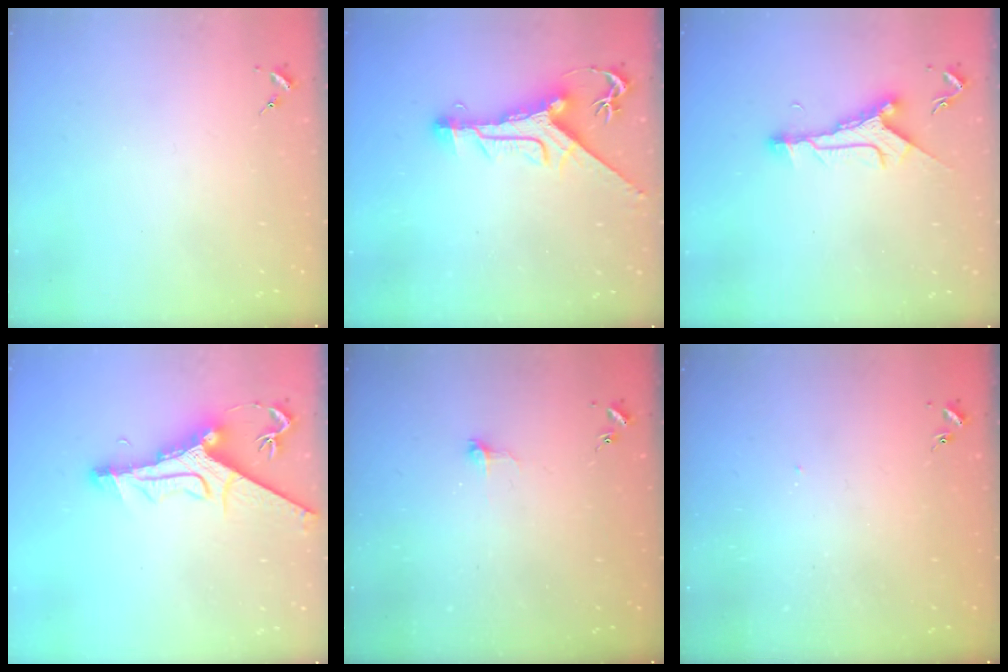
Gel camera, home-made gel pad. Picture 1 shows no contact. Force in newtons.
{"total": 10.3, "press": 10.3, "slide": 1.1}
{"total": 9.9, "press": 9.9, "slide": 0.5}
{"total": 13.8, "press": 13.7, "slide": 1.5}
{"total": 6.2, "press": 6.2, "slide": 0.6}
{"total": 2.7, "press": 2.7, "slide": 0.1}